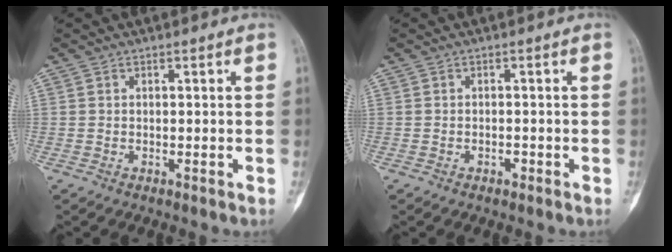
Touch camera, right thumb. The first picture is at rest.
{"total": 1.0, "force": [-0.5, 0.6, 0.6], "torque": [-0.006, 0.004, -0.008]}